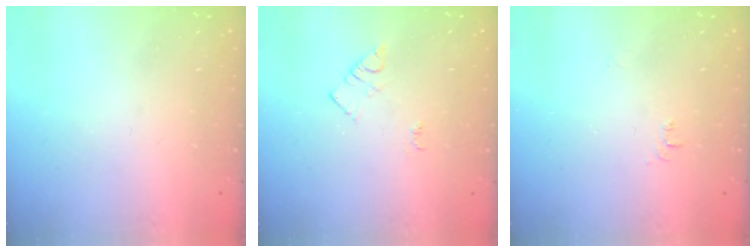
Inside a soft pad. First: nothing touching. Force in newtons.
{"total": 4.0, "press": 3.9, "slide": 0.6}
{"total": 5.2, "press": 5.2, "slide": 0.6}